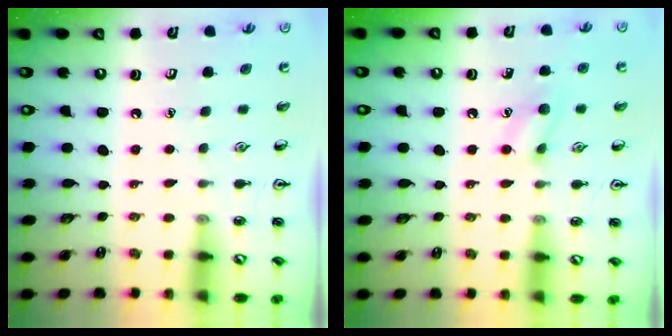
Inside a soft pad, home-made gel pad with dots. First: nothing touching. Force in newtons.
{"total": 7.2, "press": 7.2, "slide": 1.0}